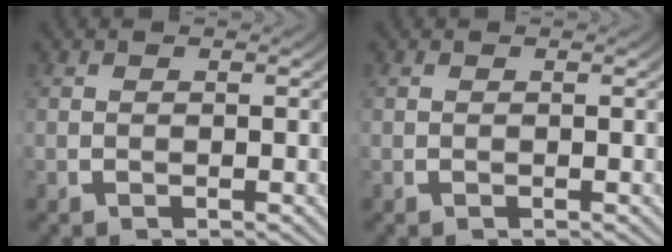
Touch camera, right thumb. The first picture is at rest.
{"total": 0.0}